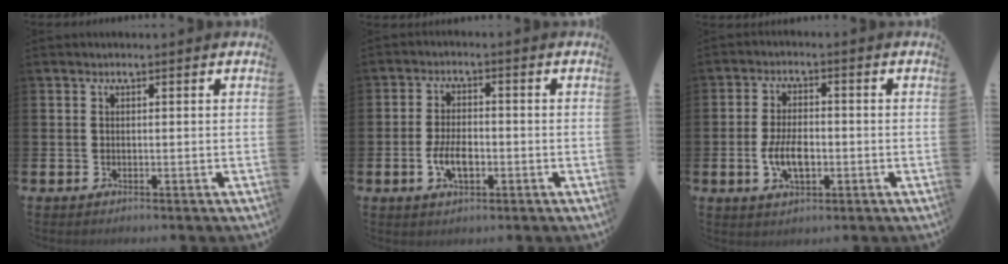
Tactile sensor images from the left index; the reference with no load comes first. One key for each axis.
{"total": 4.5, "fx": -1.1, "fy": 2.3, "fz": 3.6, "tx": -0.061, "ty": 0.000, "tz": -0.024}
{"total": 5.3, "fx": -1.0, "fy": 2.8, "fz": 4.4, "tx": -0.075, "ty": 0.000, "tz": -0.021}